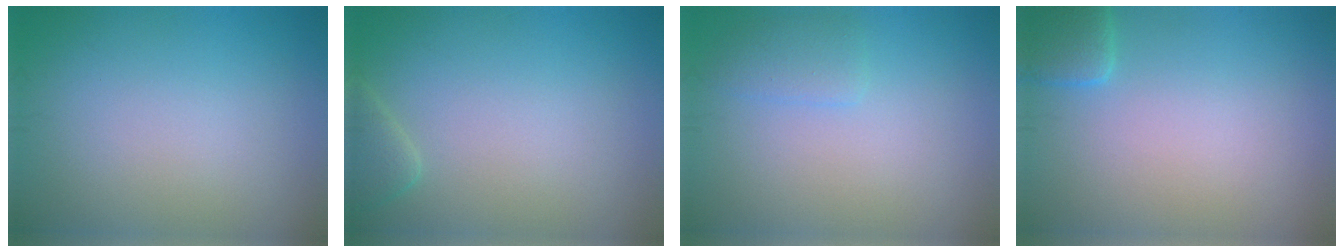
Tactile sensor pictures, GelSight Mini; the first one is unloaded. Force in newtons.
{"total": 1.6, "press": 1.6, "slide": 0.2}
{"total": 1.5, "press": 1.5, "slide": 0.1}
{"total": 2.0, "press": 2.0, "slide": 0.3}